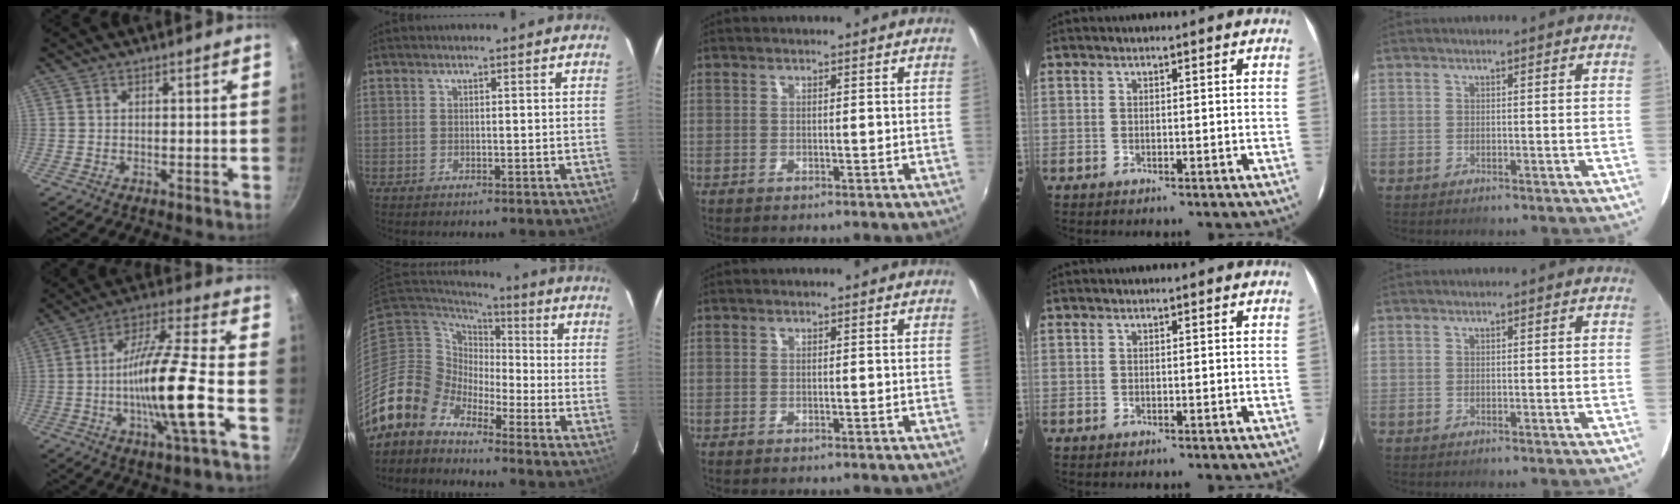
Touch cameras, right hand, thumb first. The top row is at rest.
{"thumb": {"total": 16.7, "force": [-4.3, 1.8, 16.0], "torque": [-0.274, 0.026, -0.088]}, "index": {"total": 9.2, "force": [-7.7, 4.9, 0.1], "torque": [-0.013, 0.025, -0.163]}}